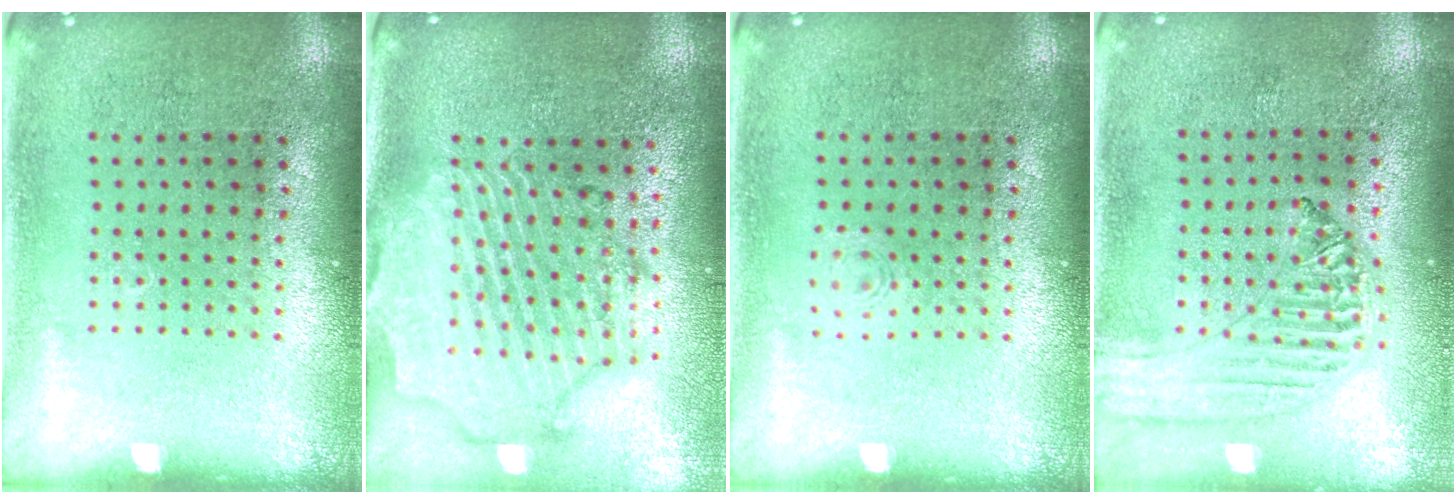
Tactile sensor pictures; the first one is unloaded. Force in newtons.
{"total": 2.9, "press": 2.6, "slide": 1.3}
{"total": 0.6, "press": 0.6, "slide": 0.2}
{"total": 1.3, "press": 1.3, "slide": 0.2}